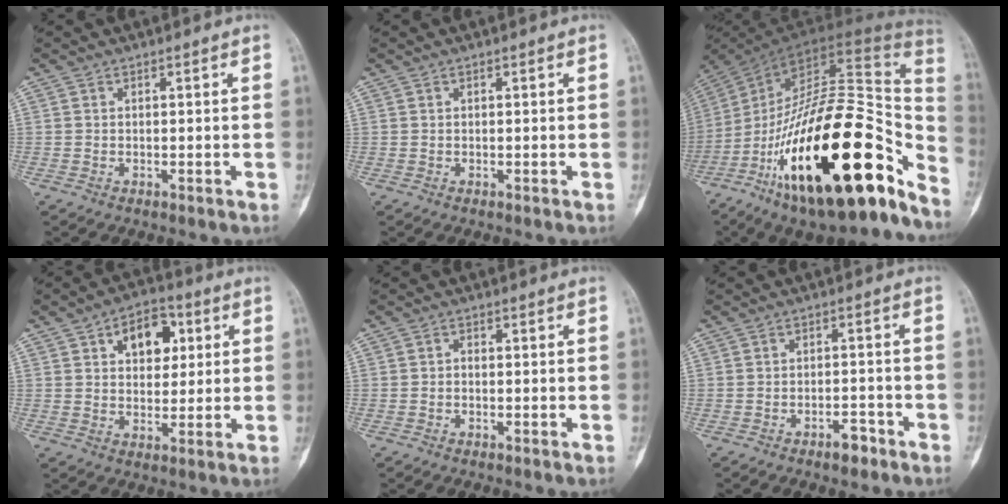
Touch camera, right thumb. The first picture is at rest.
{"total": 0.0}
{"total": 36.6, "force": [-17.1, 13.2, 29.5], "torque": [-0.406, 0.080, -0.271]}
{"total": 9.9, "force": [3.4, 6.4, 6.8], "torque": [-0.062, 0.000, 0.049]}
{"total": 0.7, "force": [-0.3, 0.5, 0.4], "torque": [-0.005, 0.002, -0.009]}
{"total": 3.5, "force": [-2.4, 1.5, 2.1], "torque": [-0.028, 0.019, -0.035]}